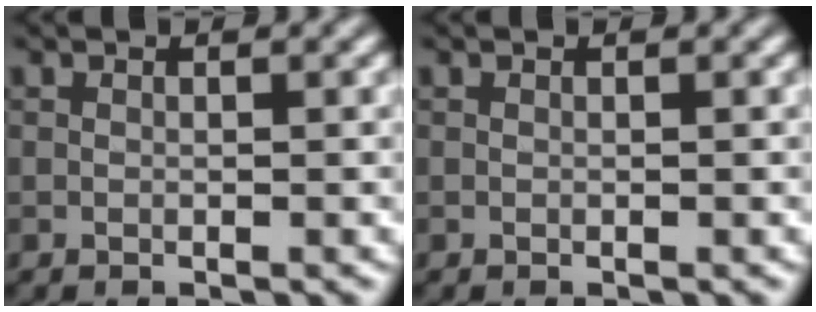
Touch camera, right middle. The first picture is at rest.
{"total": 0.0}